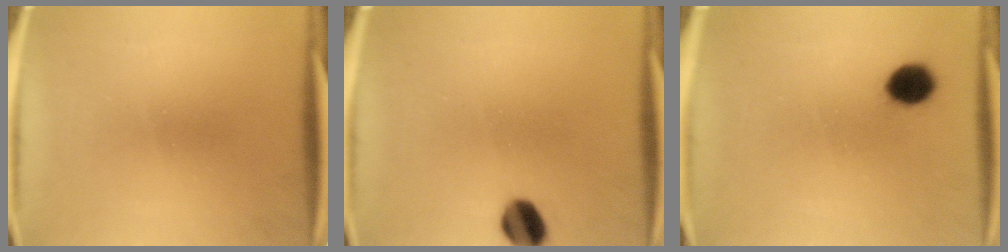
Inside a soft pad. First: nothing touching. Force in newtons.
{"total": 6.3}
{"total": 6.8}